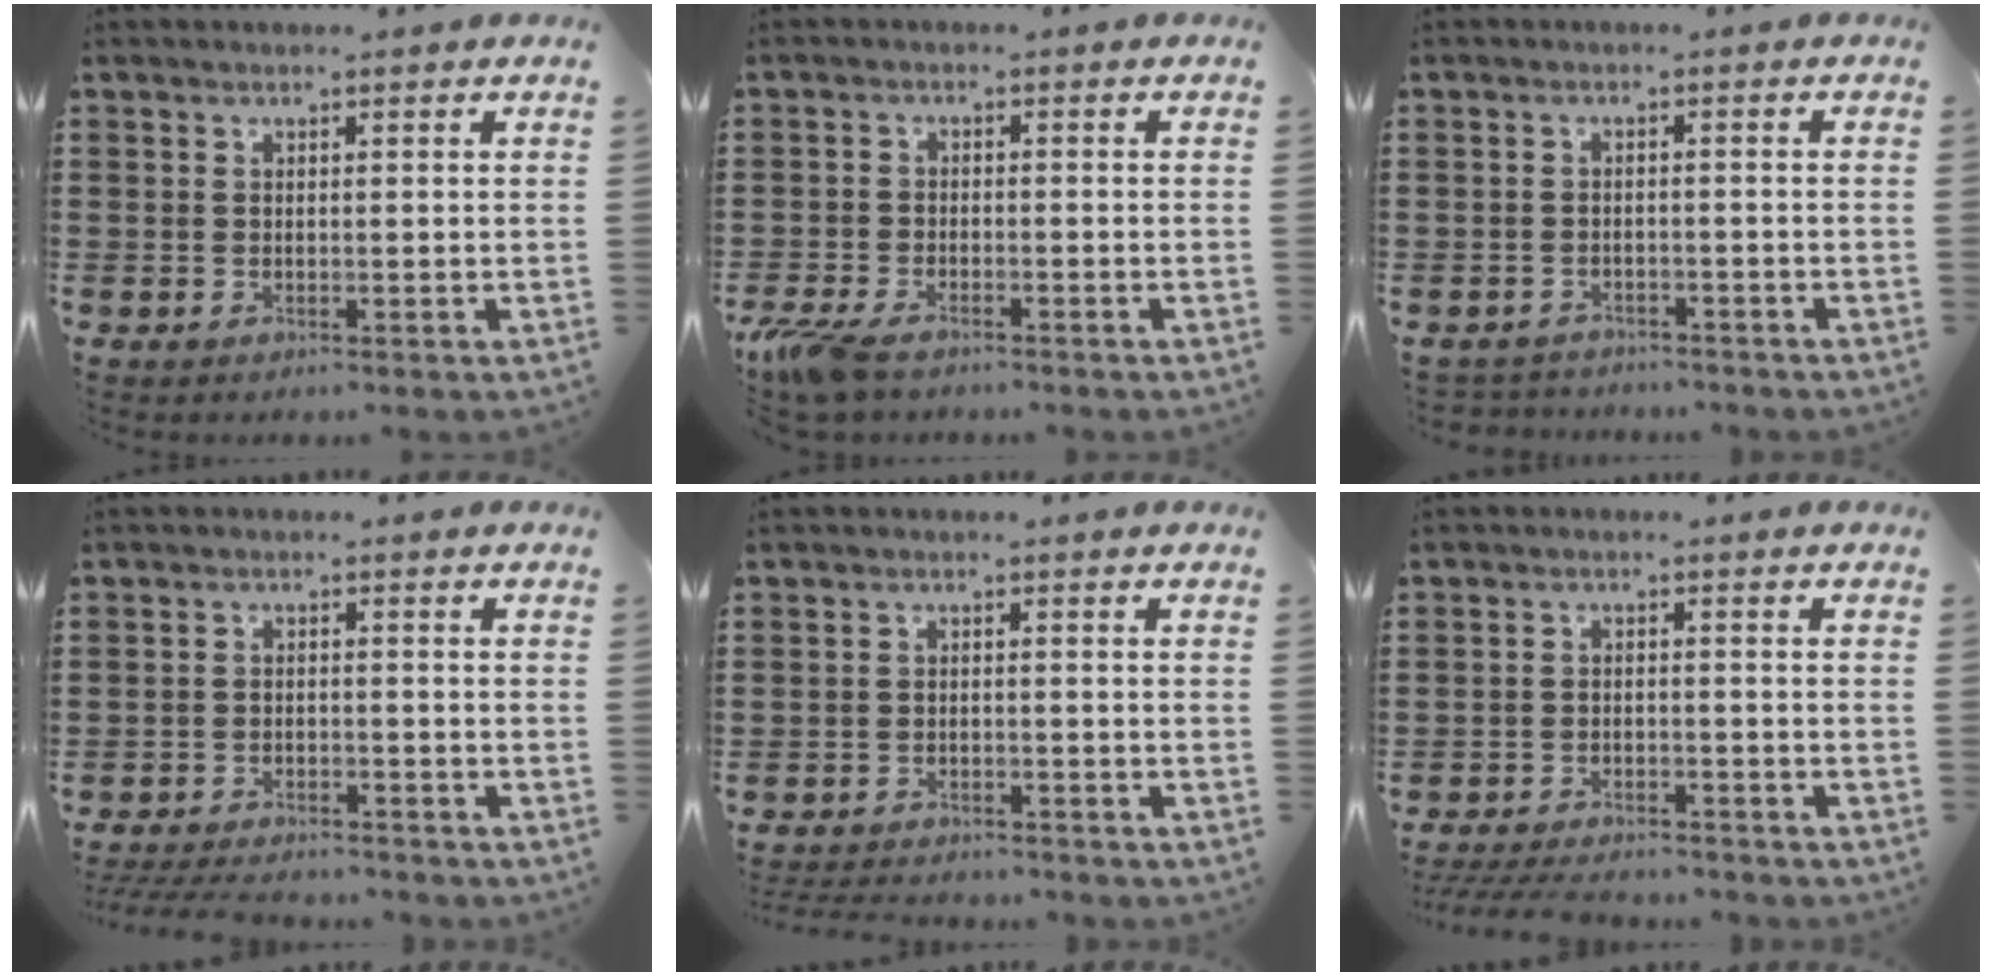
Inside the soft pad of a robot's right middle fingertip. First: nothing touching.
{"total": 4.1, "force": [-3.1, 1.0, 2.6], "torque": [-0.077, -0.011, -0.067]}
{"total": 2.1, "force": [-2.1, 0.3, -0.3], "torque": [-0.004, -0.003, -0.046]}
{"total": 3.8, "force": [-3.7, 0.4, 0.8], "torque": [-0.021, -0.003, -0.077]}
{"total": 2.5, "force": [-2.5, 0.2, 0.0], "torque": [-0.008, -0.005, -0.053]}
{"total": 4.1, "force": [-4.0, 0.5, 0.9], "torque": [-0.023, -0.003, -0.082]}